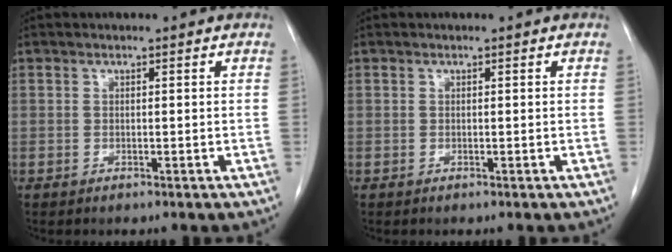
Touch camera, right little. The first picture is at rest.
{"total": 0.0}